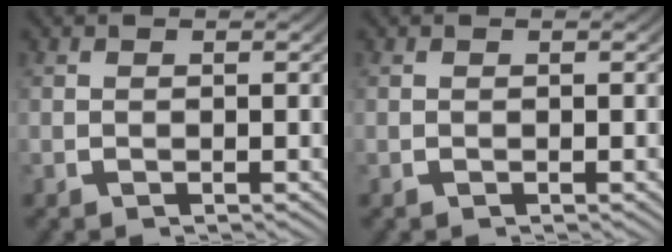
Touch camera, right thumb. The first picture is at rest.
{"total": 0.0}